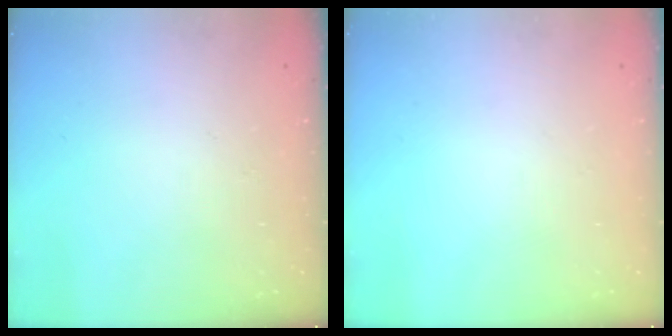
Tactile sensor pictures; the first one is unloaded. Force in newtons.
{"total": 0.0}